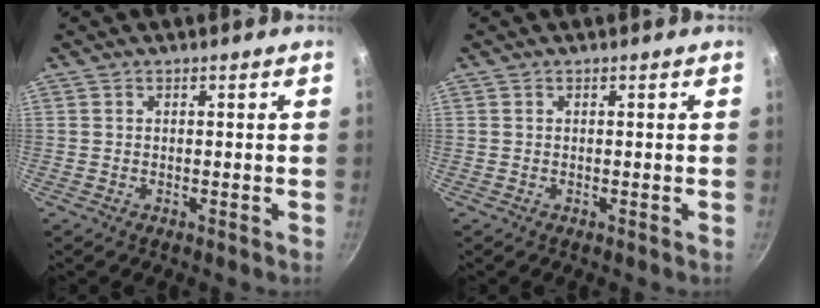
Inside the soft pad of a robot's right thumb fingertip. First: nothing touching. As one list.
[{"total": 0.0}]